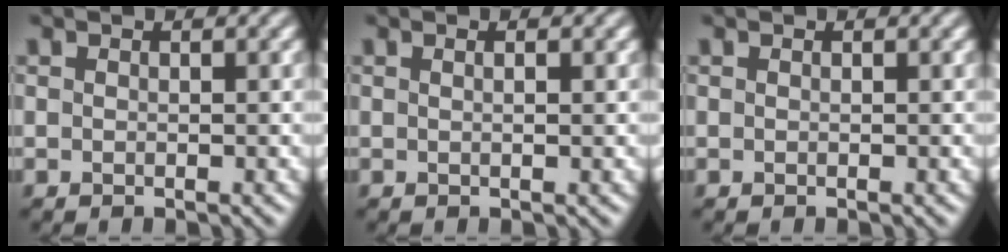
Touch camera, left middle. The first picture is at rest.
{"total": 1.5, "force": [0.5, 0.5, 1.4], "torque": [-0.011, -0.001, -0.004]}
{"total": 0.0}